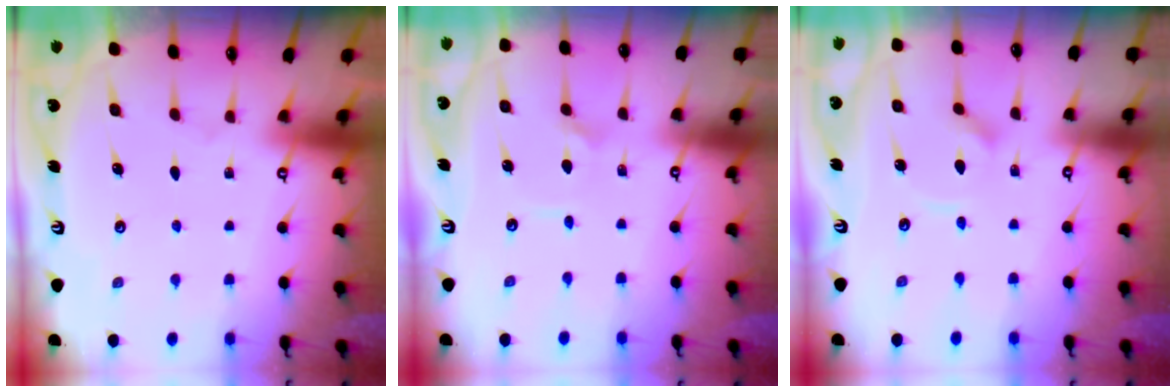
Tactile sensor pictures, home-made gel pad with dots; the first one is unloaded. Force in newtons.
{"total": 1.6, "press": 1.6, "slide": 0.1}
{"total": 3.1, "press": 3.1, "slide": 0.4}